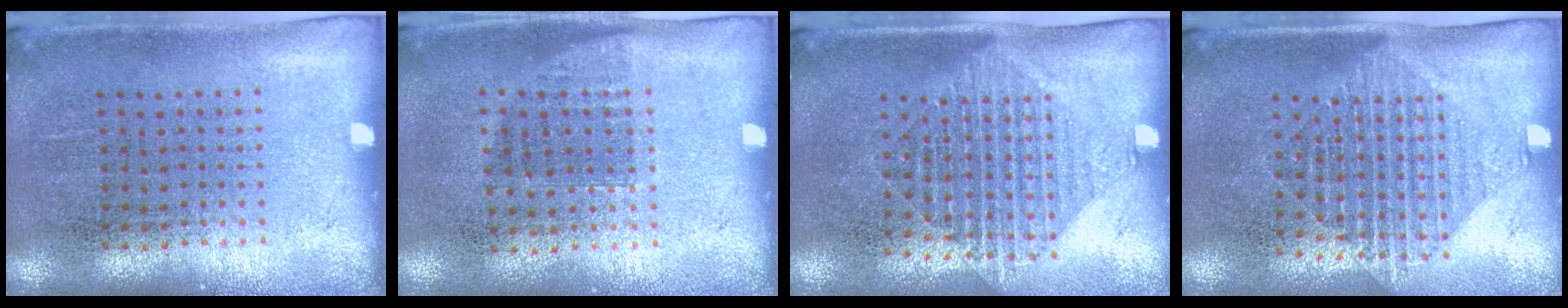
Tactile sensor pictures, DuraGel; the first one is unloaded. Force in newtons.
{"total": 0.7, "press": 0.6, "slide": 0.3}
{"total": 1.5, "press": 1.2, "slide": 0.9}
{"total": 1.5, "press": 1.2, "slide": 0.9}